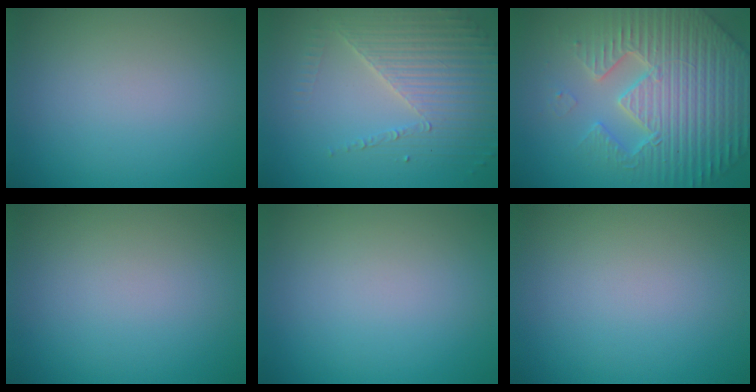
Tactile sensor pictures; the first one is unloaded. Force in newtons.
{"total": 4.3, "press": 3.8, "slide": 2.1}
{"total": 7.6, "press": 7.4, "slide": 1.9}
{"total": 0.0}
{"total": 0.0}
{"total": 0.0}